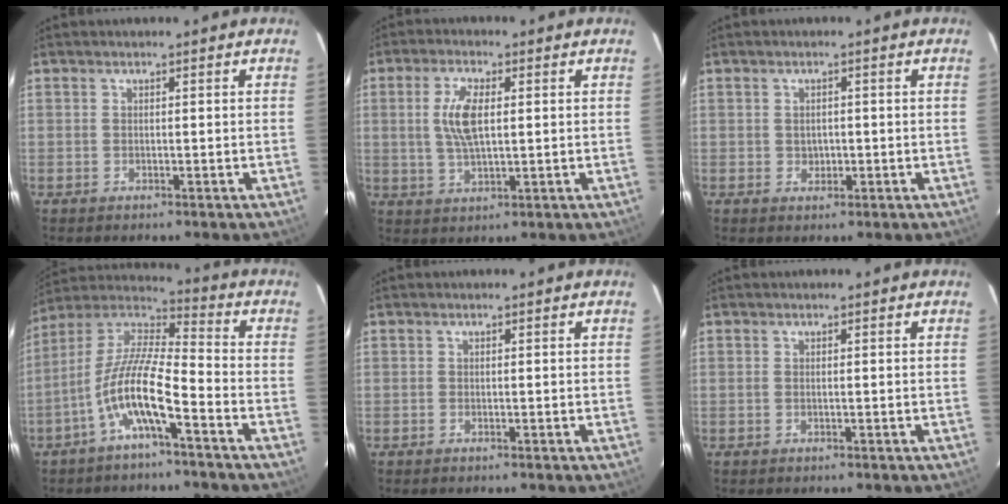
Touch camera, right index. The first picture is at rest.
{"total": 7.1, "force": [1.1, 2.8, 6.4], "torque": [-0.127, 0.003, 0.024]}
{"total": 1.8, "force": [-0.1, 1.7, 0.6], "torque": [-0.006, 0.001, 0.001]}
{"total": 12.1, "force": [-5.8, 2.4, 10.4], "torque": [-0.209, 0.003, -0.112]}
{"total": 0.0}
{"total": 0.0}